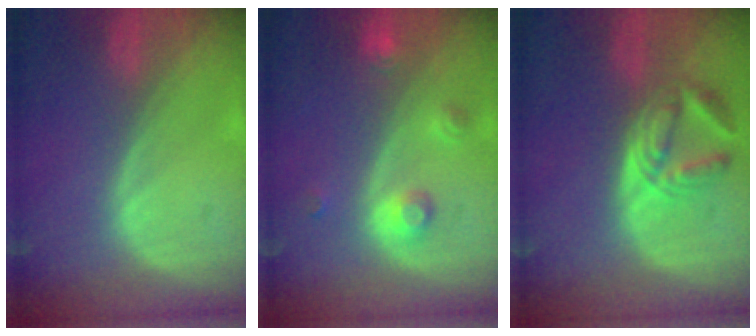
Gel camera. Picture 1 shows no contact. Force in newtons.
{"total": 3.5, "press": 3.2, "slide": 1.4}
{"total": 5.7, "press": 5.7, "slide": 0.6}